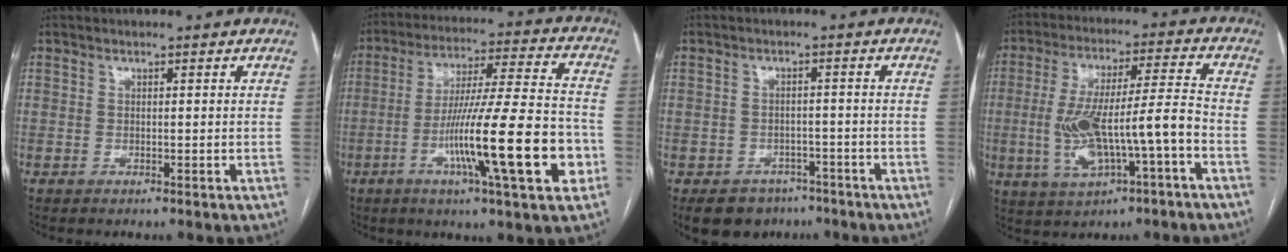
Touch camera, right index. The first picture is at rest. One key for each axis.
{"total": 19.9, "fx": -6.3, "fy": 0.9, "fz": 18.9, "tx": -0.296, "ty": -0.009, "tz": -0.101}
{"total": 7.2, "fx": -5.3, "fy": 4.5, "fz": 1.5, "tx": -0.016, "ty": 0.007, "tz": -0.073}
{"total": 13.9, "fx": -3.7, "fy": 2.0, "fz": 13.2, "tx": -0.251, "ty": 0.017, "tz": -0.056}